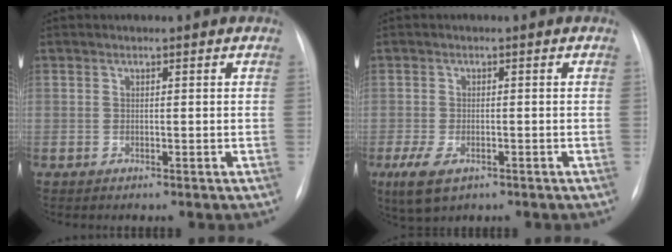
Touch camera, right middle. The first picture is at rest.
{"total": 4.8, "force": [-2.4, 2.3, 3.5], "torque": [-0.081, -0.010, -0.034]}